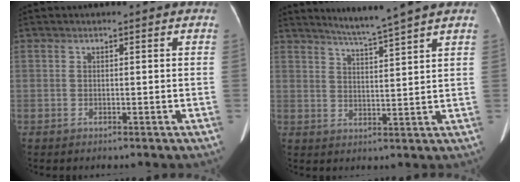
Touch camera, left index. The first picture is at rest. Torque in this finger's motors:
{"motor_torque": [0.16, -0.33, 0.04, 0.07]}